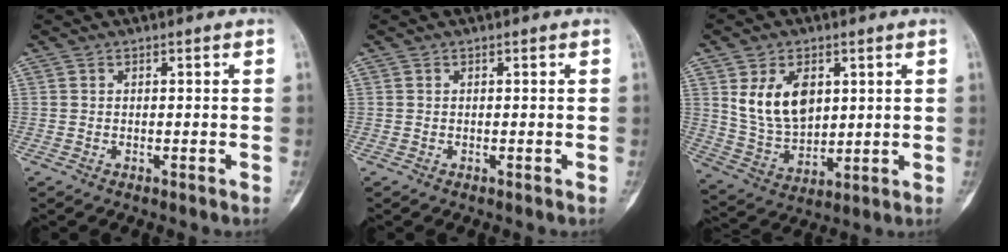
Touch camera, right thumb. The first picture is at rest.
{"total": 0.0}
{"total": 12.0, "force": [3.7, 7.8, 8.3], "torque": [-0.130, -0.019, 0.085]}